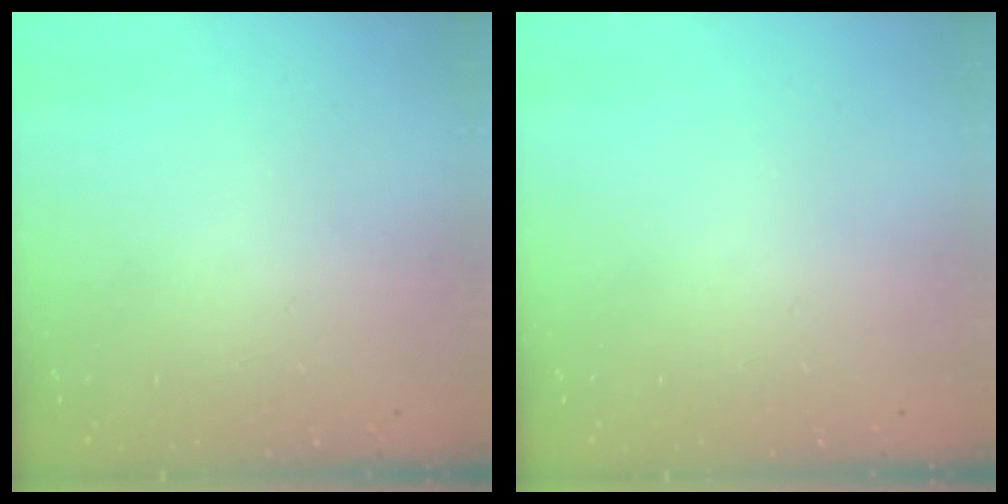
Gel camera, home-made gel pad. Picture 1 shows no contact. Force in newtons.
{"total": 0.0}